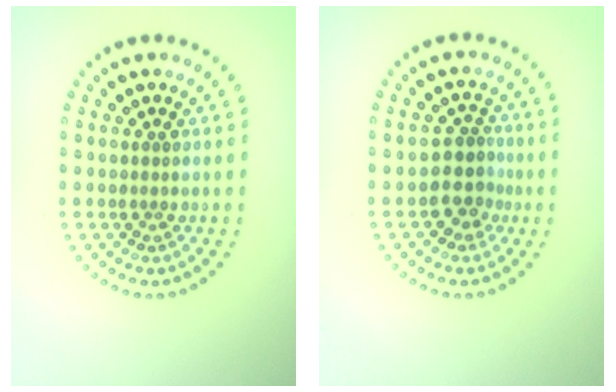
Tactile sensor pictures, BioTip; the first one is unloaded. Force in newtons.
{"total": 2.7, "press": 2.2, "slide": 1.5}